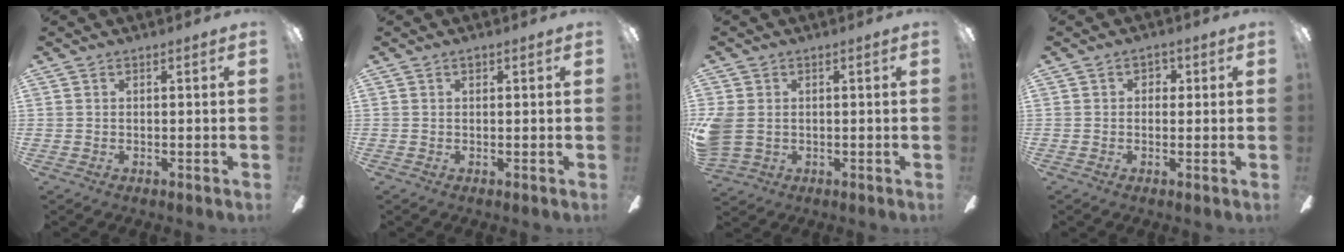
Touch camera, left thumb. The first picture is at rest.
{"total": 0.6, "force": [0.4, 0.4, 0.2], "torque": [-0.004, 0.003, 0.007]}
{"total": 6.4, "force": [0.2, 5.2, 3.7], "torque": [-0.095, 0.009, 0.007]}
{"total": 2.3, "force": [0.3, 2.0, 1.1], "torque": [-0.006, 0.004, 0.000]}